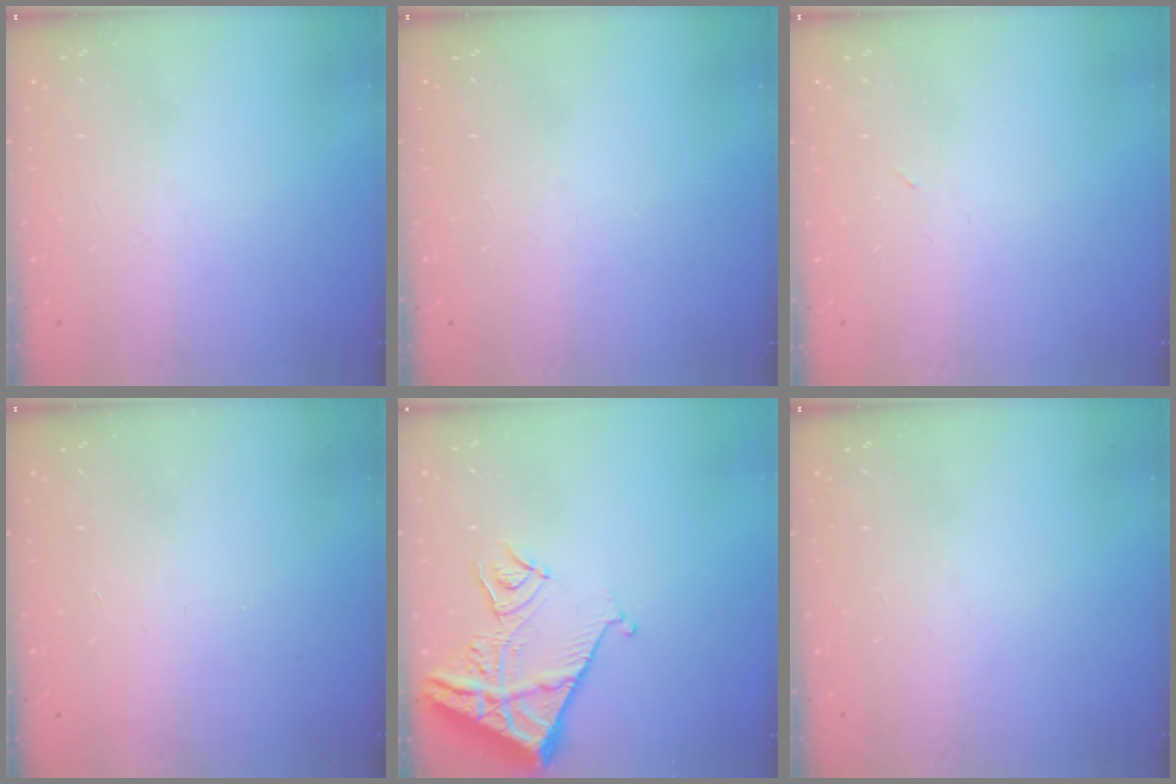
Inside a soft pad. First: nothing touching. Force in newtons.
{"total": 0.0}
{"total": 2.4, "press": 2.3, "slide": 0.8}
{"total": 3.6, "press": 3.6, "slide": 0.1}
{"total": 10.5, "press": 10.5, "slide": 1.2}
{"total": 0.0}